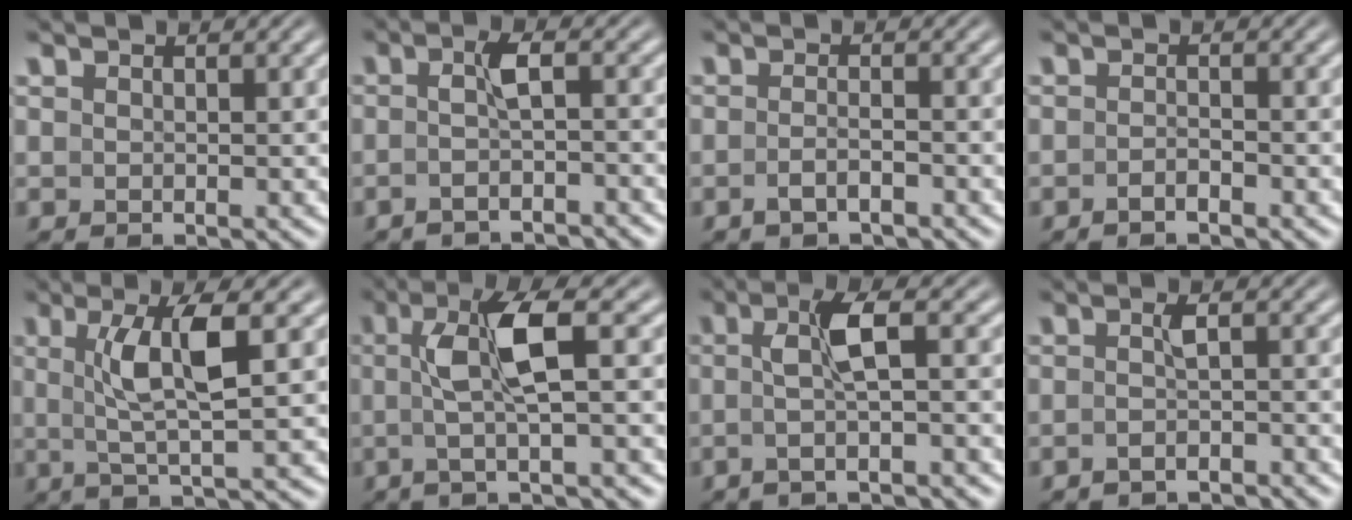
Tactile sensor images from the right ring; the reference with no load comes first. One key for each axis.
{"total": 3.3, "fx": -2.6, "fy": 0.0, "fz": 2.1, "tx": -0.040, "ty": -0.008, "tz": -0.035}
{"total": 2.2, "fx": -1.9, "fy": 0.0, "fz": 0.9, "tx": -0.021, "ty": -0.005, "tz": -0.028}
{"total": 1.4, "fx": -1.3, "fy": -0.1, "fz": 0.4, "tx": -0.006, "ty": 0.001, "tz": -0.025}
{"total": 4.7, "fx": 0.7, "fy": 0.2, "fz": 4.6, "tx": -0.080, "ty": -0.002, "tz": 0.017}
{"total": 5.8, "fx": -0.1, "fy": 1.2, "fz": 5.7, "tx": -0.102, "ty": 0.013, "tz": -0.009}
{"total": 4.2, "fx": -1.3, "fy": 0.3, "fz": 3.9, "tx": -0.070, "ty": 0.004, "tz": -0.021}
{"total": 3.0, "fx": -2.8, "fy": 0.0, "fz": 1.0, "tx": -0.022, "ty": -0.011, "tz": -0.039}